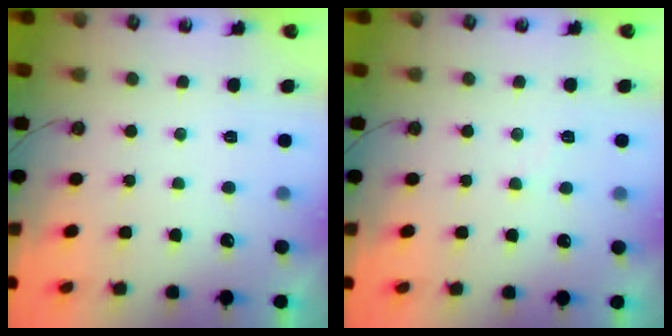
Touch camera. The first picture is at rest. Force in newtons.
{"total": 6.5, "press": 6.5, "slide": 0.7}